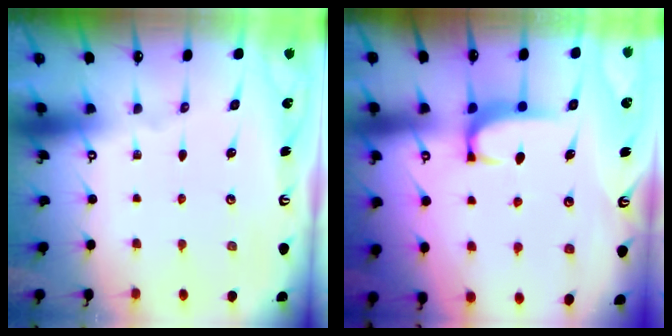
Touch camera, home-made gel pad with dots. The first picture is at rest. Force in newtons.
{"total": 1.6, "press": 1.6, "slide": 0.5}